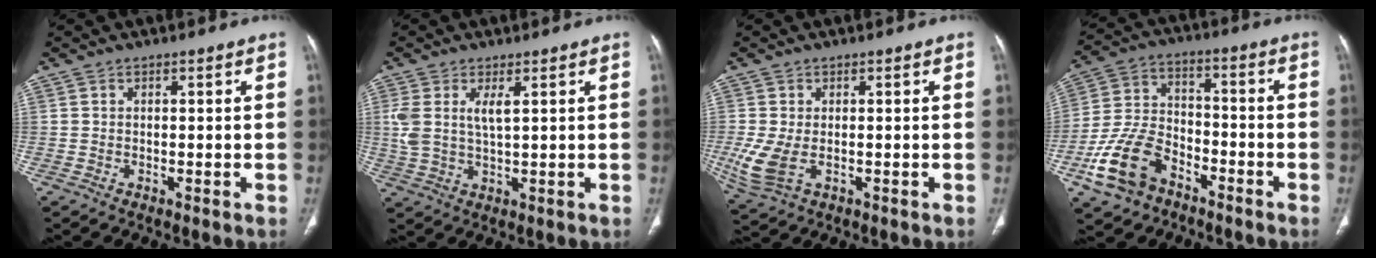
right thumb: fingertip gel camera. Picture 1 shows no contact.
{"total": 5.5, "force": [1.8, 2.0, 4.8], "torque": [-0.115, -0.005, 0.044]}
{"total": 6.2, "force": [-1.2, 3.5, 5.0], "torque": [-0.129, -0.010, -0.014]}
{"total": 13.5, "force": [-7.4, 8.5, 7.5], "torque": [-0.143, 0.047, -0.143]}